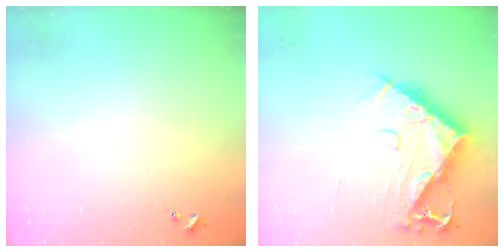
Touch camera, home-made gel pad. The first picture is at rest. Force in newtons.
{"total": 13.4, "press": 13.3, "slide": 1.5}